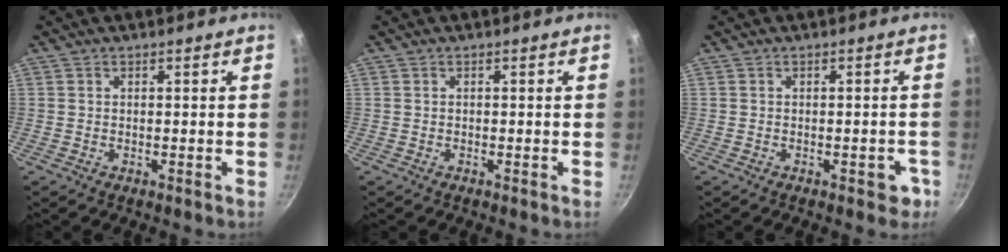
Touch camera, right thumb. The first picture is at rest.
{"total": 0.0}
{"total": 3.4, "force": [-1.4, 1.8, 2.5], "torque": [-0.010, 0.013, -0.015]}